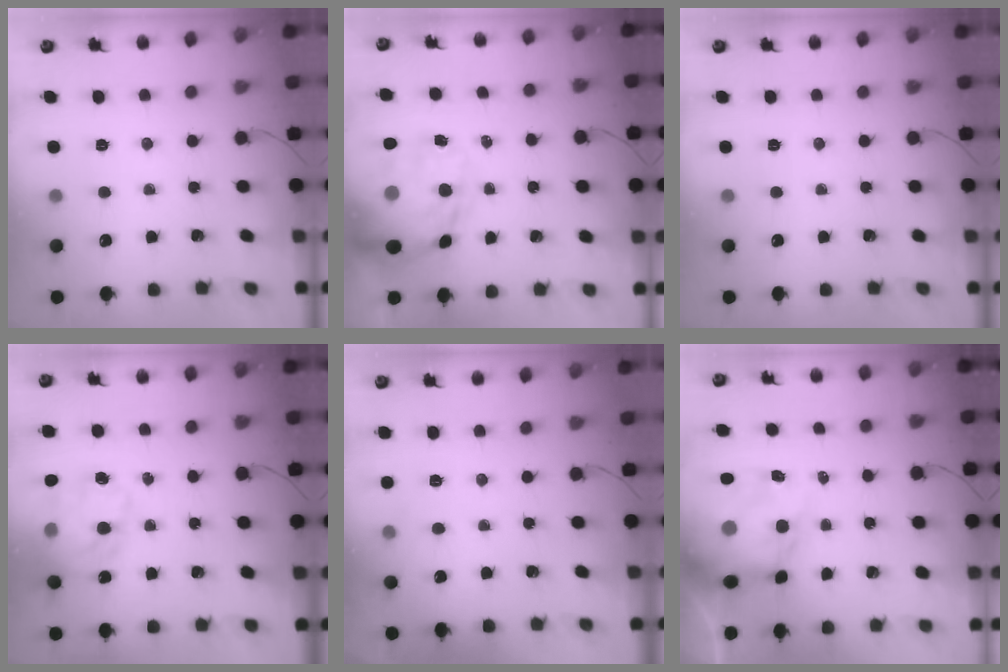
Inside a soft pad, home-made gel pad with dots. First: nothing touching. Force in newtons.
{"total": 20.3, "press": 19.8, "slide": 4.6}
{"total": 0.0}
{"total": 19.0, "press": 18.5, "slide": 4.2}
{"total": 5.0, "press": 4.9, "slide": 1.2}
{"total": 11.7, "press": 11.3, "slide": 3.2}